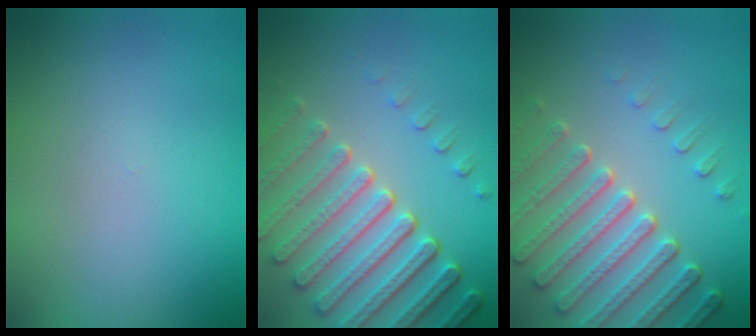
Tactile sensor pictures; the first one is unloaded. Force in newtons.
{"total": 7.9, "press": 5.8, "slide": 5.4}
{"total": 6.4, "press": 5.2, "slide": 3.8}